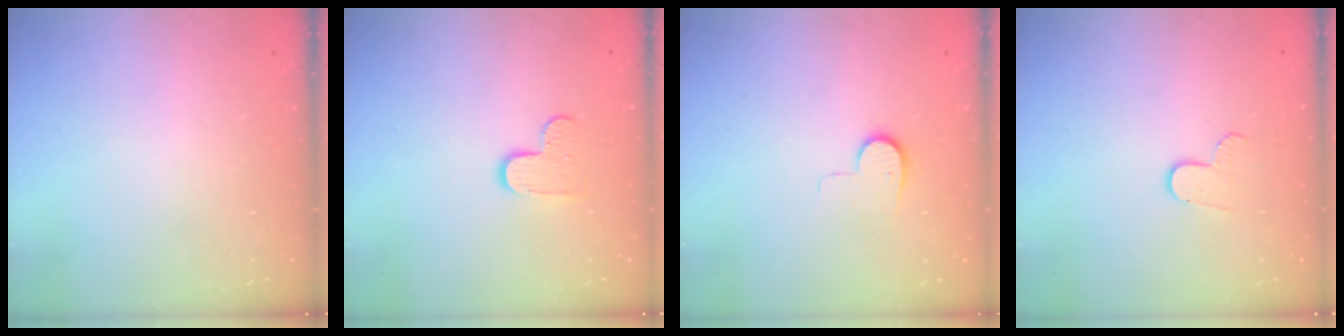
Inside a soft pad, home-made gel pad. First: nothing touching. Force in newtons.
{"total": 6.8, "press": 6.8, "slide": 0.3}
{"total": 7.1, "press": 7.1, "slide": 0.7}
{"total": 5.6, "press": 5.6, "slide": 0.5}